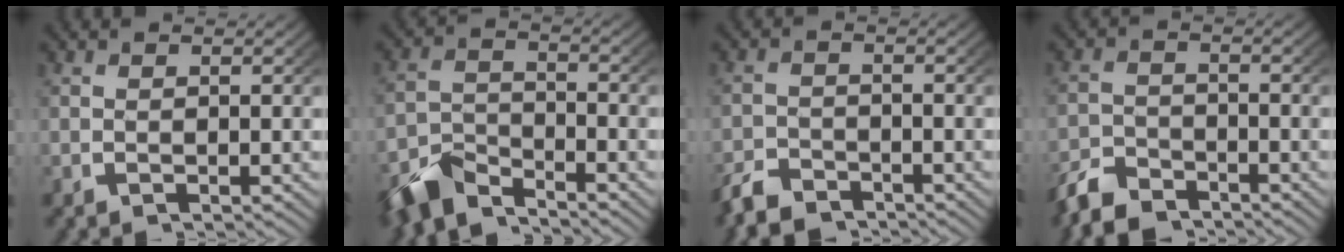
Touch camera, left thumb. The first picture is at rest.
{"total": 6.2, "force": [-5.1, 2.5, 2.6], "torque": [-0.042, -0.014, -0.093]}
{"total": 3.9, "force": [-3.6, 1.2, 0.7], "torque": [-0.016, -0.018, -0.062]}
{"total": 4.6, "force": [-4.2, 1.5, 1.1], "torque": [-0.024, -0.017, -0.074]}